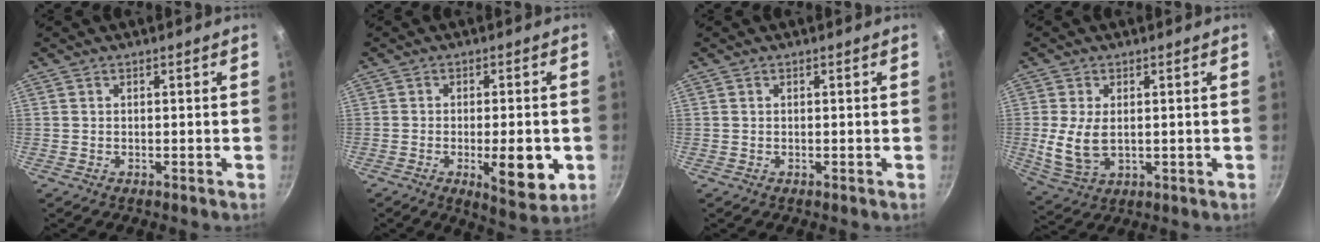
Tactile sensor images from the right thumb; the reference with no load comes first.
{"total": 10.3, "force": [-2.5, 3.7, 9.3], "torque": [-0.109, -0.005, -0.028]}
{"total": 0.0}
{"total": 8.2, "force": [0.4, 4.8, 6.6], "torque": [-0.136, -0.012, 0.019]}